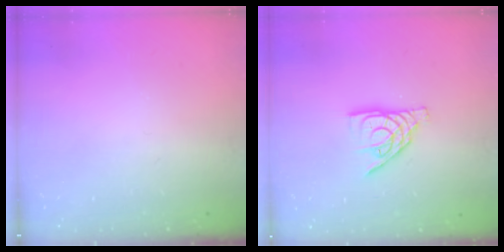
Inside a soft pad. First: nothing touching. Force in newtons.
{"total": 11.4, "press": 11.4, "slide": 1.1}